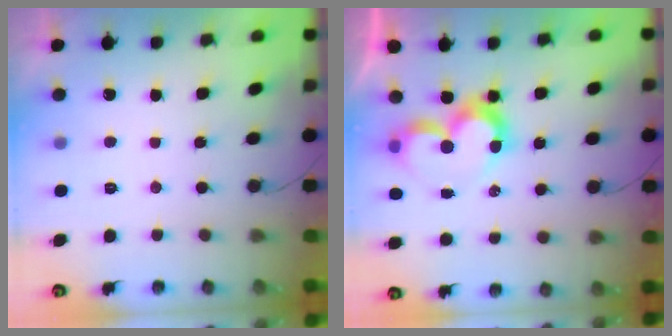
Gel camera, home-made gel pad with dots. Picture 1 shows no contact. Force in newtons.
{"total": 9.0, "press": 9.0, "slide": 0.8}